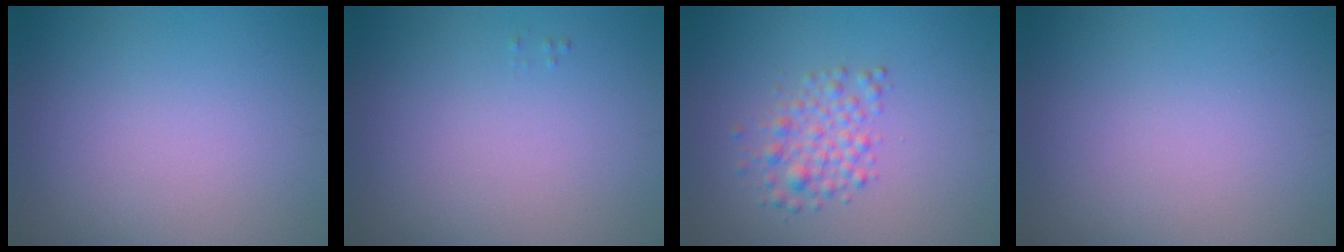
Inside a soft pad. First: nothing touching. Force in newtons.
{"total": 0.0}
{"total": 2.4, "press": 2.4, "slide": 0.1}
{"total": 0.0}